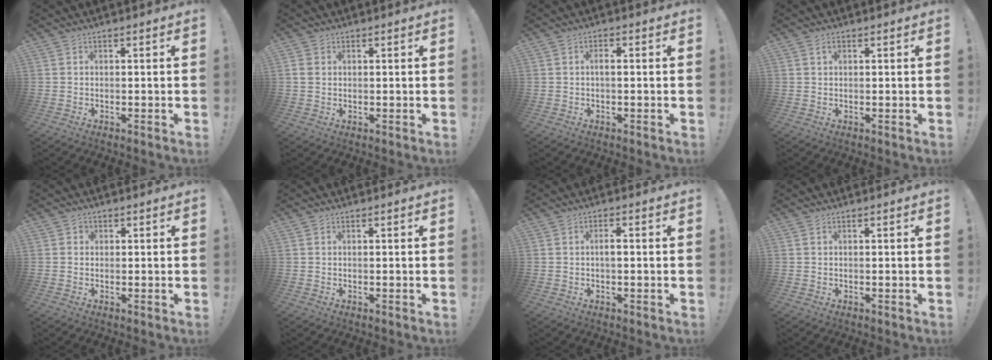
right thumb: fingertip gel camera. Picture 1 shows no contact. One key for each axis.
{"total": 2.3, "fx": 0.7, "fy": 1.8, "fz": 1.1, "tx": -0.022, "ty": 0.005, "tz": 0.013}
{"total": 1.9, "fx": -0.3, "fy": 0.6, "fz": 1.8, "tx": -0.038, "ty": 0.008, "tz": -0.007}
{"total": 1.4, "fx": 0.7, "fy": 0.9, "fz": 0.8, "tx": -0.008, "ty": 0.000, "tz": 0.010}
{"total": 1.4, "fx": 0.2, "fy": 1.3, "fz": 0.4, "tx": -0.007, "ty": 0.004, "tz": 0.003}
{"total": 0.0}
{"total": 2.2, "fx": -0.3, "fy": 0.7, "fz": 2.0, "tx": -0.043, "ty": 0.009, "tz": -0.007}
{"total": 0.0}